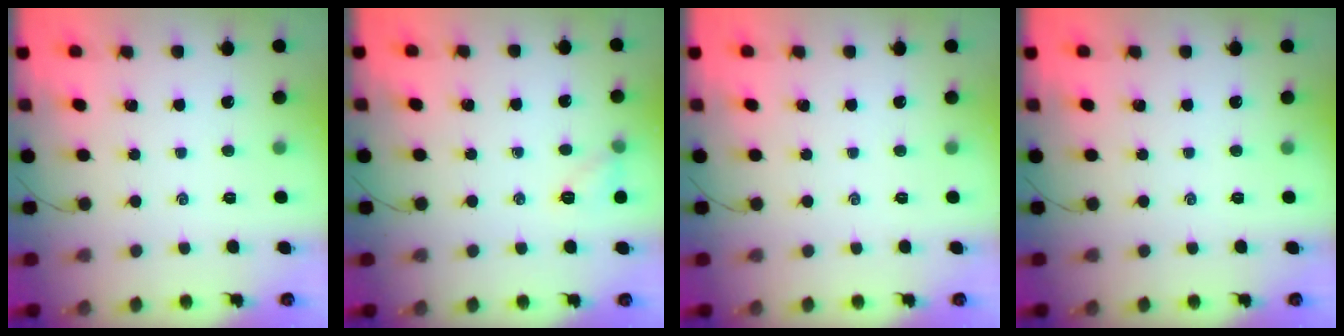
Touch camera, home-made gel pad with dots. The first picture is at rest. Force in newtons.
{"total": 6.6, "press": 6.5, "slide": 1.0}
{"total": 0.0}
{"total": 0.0}